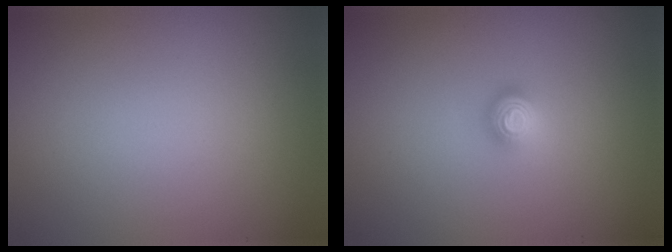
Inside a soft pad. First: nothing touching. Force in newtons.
{"total": 2.1, "press": 1.5, "slide": 1.5}